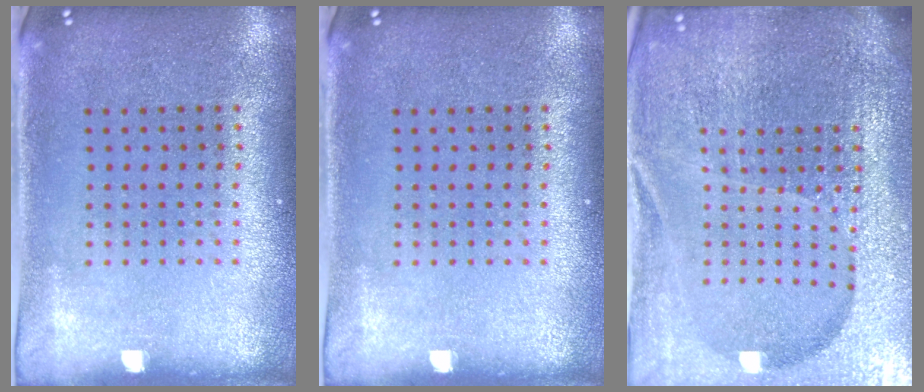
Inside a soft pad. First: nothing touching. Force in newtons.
{"total": 0.0}
{"total": 6.5, "press": 5.7, "slide": 3.2}